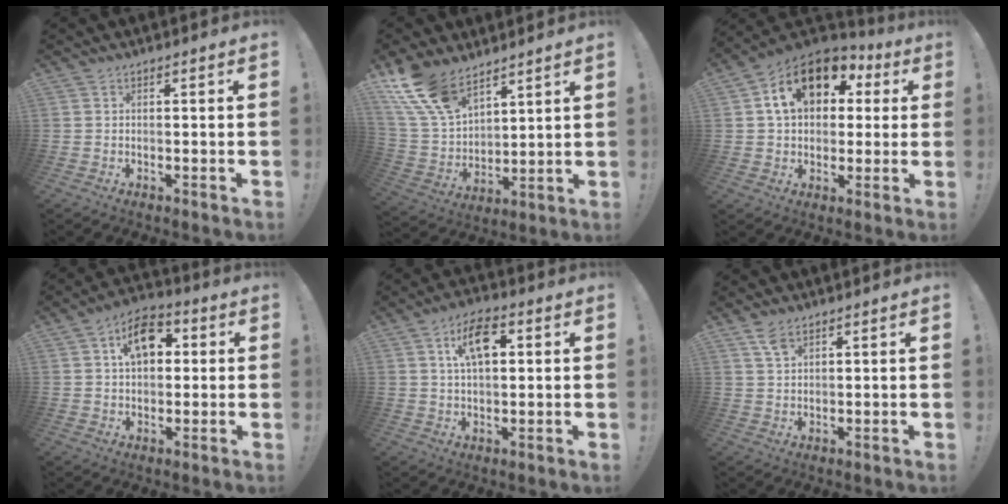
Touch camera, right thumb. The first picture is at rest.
{"total": 15.5, "force": [11.2, 7.7, 7.5], "torque": [-0.175, -0.071, 0.212]}
{"total": 17.1, "force": [6.1, 11.7, 10.8], "torque": [-0.165, -0.008, 0.112]}
{"total": 11.0, "force": [3.5, 7.5, 7.3], "torque": [-0.099, 0.003, 0.062]}
{"total": 10.0, "force": [3.4, 5.6, 7.7], "torque": [-0.111, 0.004, 0.057]}
{"total": 4.5, "force": [3.0, 2.0, 2.7], "torque": [-0.043, -0.015, 0.054]}